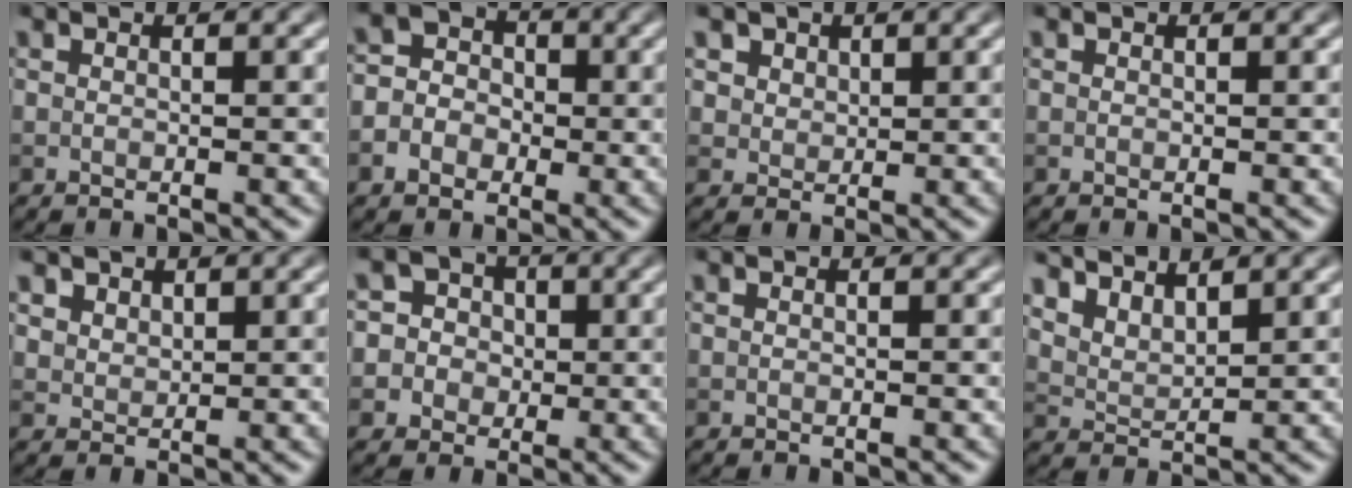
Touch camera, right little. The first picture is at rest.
{"total": 4.4, "force": [-1.1, 3.9, 1.7], "torque": [-0.004, 0.010, -0.032]}
{"total": 3.8, "force": [2.2, 2.8, 1.5], "torque": [-0.045, 0.000, 0.040]}
{"total": 0.0}
{"total": 2.5, "force": [1.7, 1.6, 0.8], "torque": [-0.029, -0.008, 0.046]}
{"total": 6.6, "force": [0.7, 6.4, 1.5], "torque": [-0.033, 0.039, 0.001]}
{"total": 0.0}
{"total": 4.8, "force": [4.0, 1.8, 2.0], "torque": [-0.048, 0.007, 0.073]}